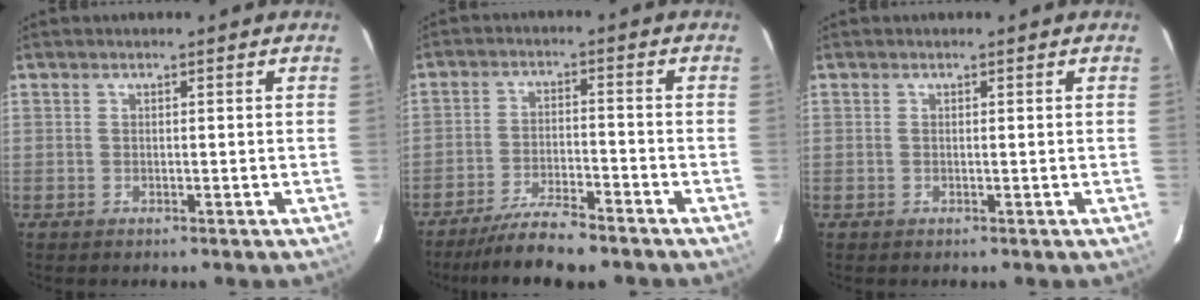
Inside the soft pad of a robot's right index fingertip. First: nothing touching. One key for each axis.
{"total": 8.7, "fx": -7.4, "fy": 0.6, "fz": 4.4, "tx": -0.073, "ty": -0.023, "tz": -0.127}
{"total": 0.0}